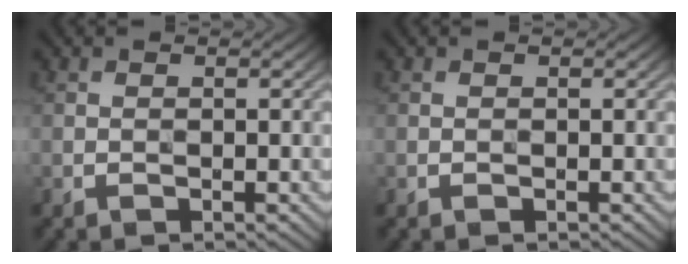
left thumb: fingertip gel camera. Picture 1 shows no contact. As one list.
[{"total": 0.0}]